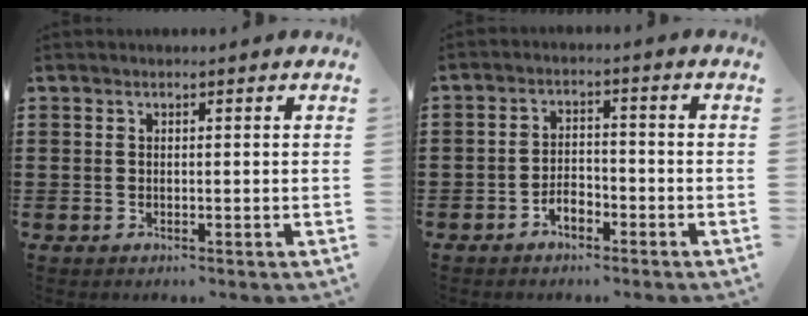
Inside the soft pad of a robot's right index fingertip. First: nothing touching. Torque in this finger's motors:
{"motor_torque": [0.40, 0.36, 0.06, 0.04]}